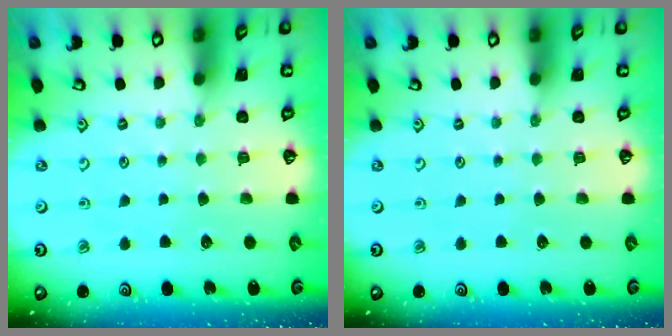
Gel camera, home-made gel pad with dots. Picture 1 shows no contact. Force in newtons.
{"total": 0.0}